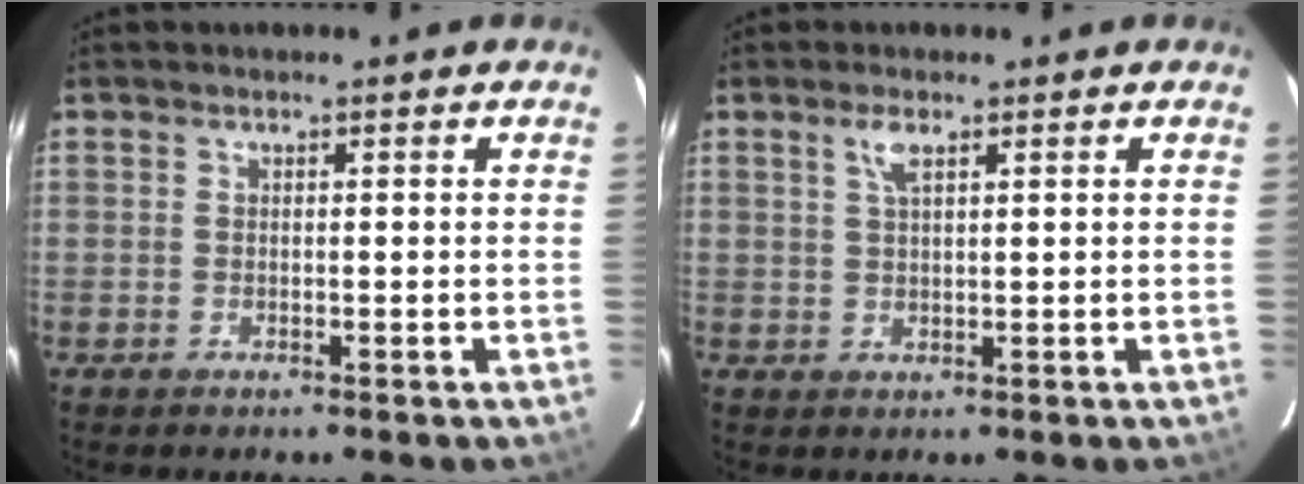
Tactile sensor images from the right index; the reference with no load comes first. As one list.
[{"total": 2.6, "force": [1.4, 0.8, 2.0], "torque": [-0.038, 0.004, 0.028]}]